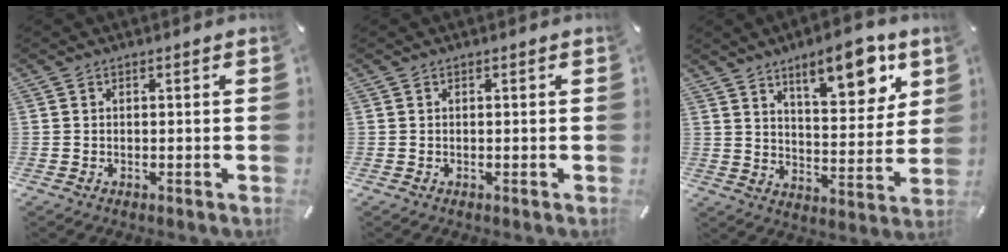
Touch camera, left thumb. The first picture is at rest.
{"total": 0.0}
{"total": 13.2, "force": [8.6, 5.0, 8.7], "torque": [-0.107, -0.053, 0.140]}